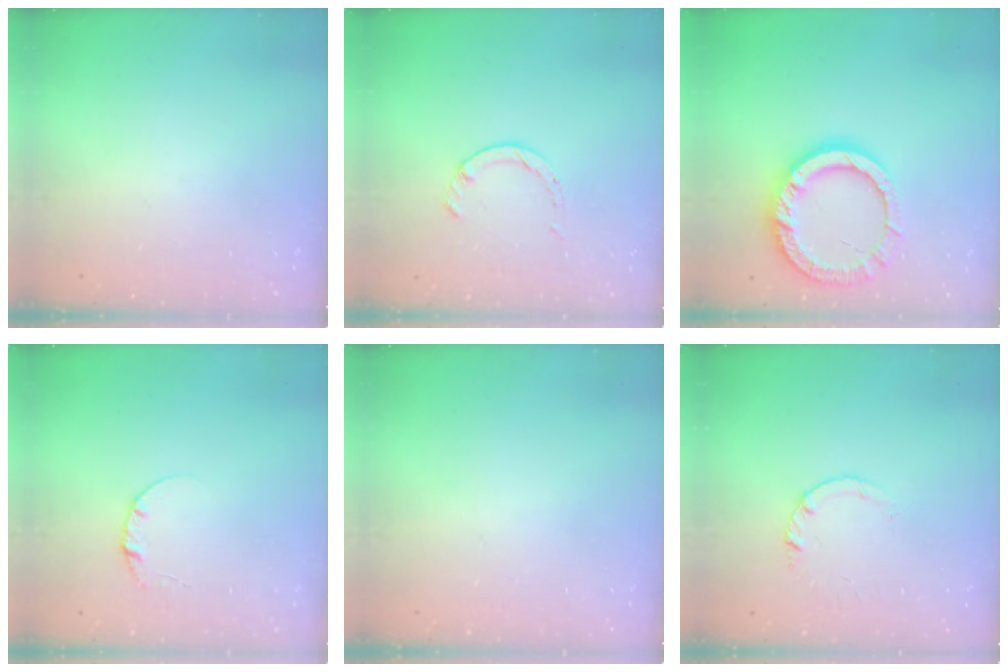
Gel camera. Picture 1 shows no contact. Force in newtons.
{"total": 1.7, "press": 1.7, "slide": 0.2}
{"total": 14.2, "press": 14.1, "slide": 1.4}
{"total": 4.0, "press": 4.0, "slide": 0.4}
{"total": 2.6, "press": 2.6, "slide": 0.2}
{"total": 1.0, "press": 0.9, "slide": 0.3}